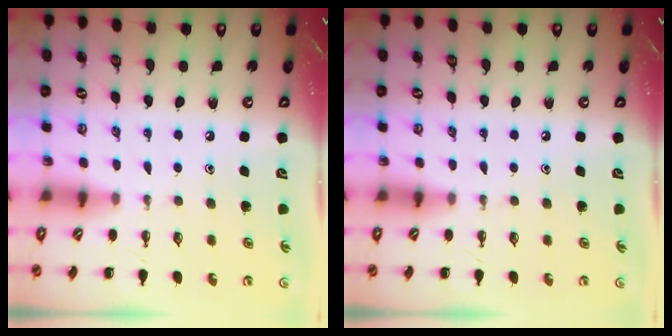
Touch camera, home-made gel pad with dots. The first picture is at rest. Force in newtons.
{"total": 0.0}